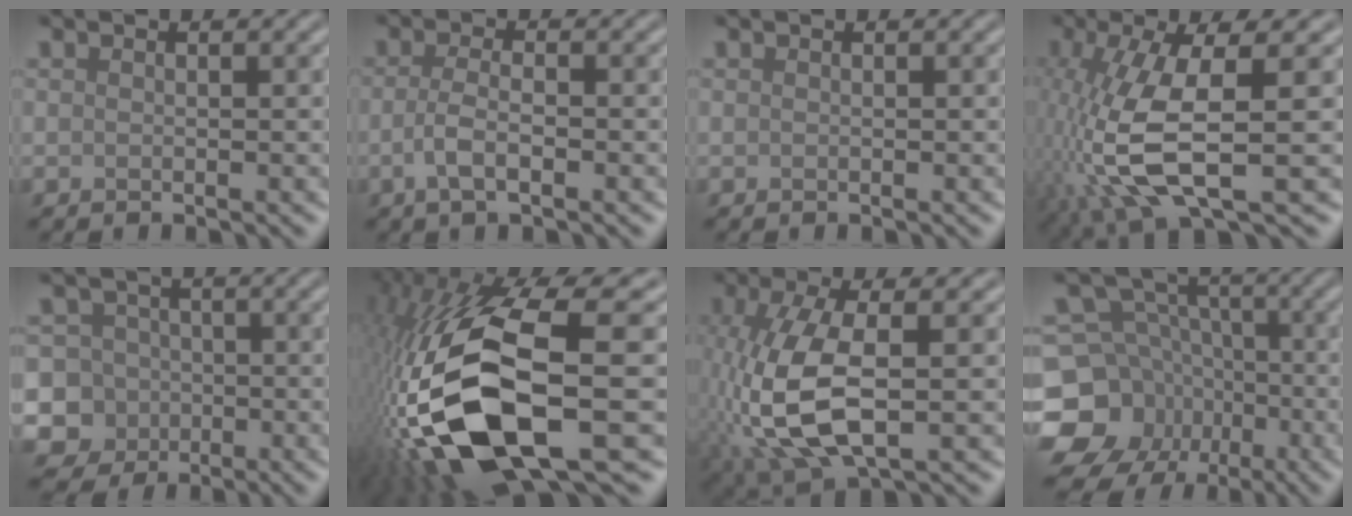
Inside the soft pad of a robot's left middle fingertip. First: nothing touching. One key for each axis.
{"total": 2.8, "fx": -0.9, "fy": 1.0, "fz": 2.5, "tx": -0.057, "ty": -0.002, "tz": -0.021}
{"total": 0.0}
{"total": 10.0, "fx": -2.6, "fy": 3.0, "fz": 9.2, "tx": -0.205, "ty": -0.011, "tz": -0.048}
{"total": 9.2, "fx": -2.7, "fy": 8.6, "fz": 1.9, "tx": -0.040, "ty": 0.010, "tz": -0.084}
{"total": 18.4, "fx": -4.7, "fy": 6.3, "fz": 16.7, "tx": -0.350, "ty": -0.024, "tz": -0.073}
{"total": 9.0, "fx": -1.8, "fy": 3.7, "fz": 8.0, "tx": -0.189, "ty": 0.000, "tz": -0.038}
{"total": 12.7, "fx": -5.8, "fy": 10.7, "fz": 3.7, "tx": -0.082, "ty": -0.025, "tz": -0.119}